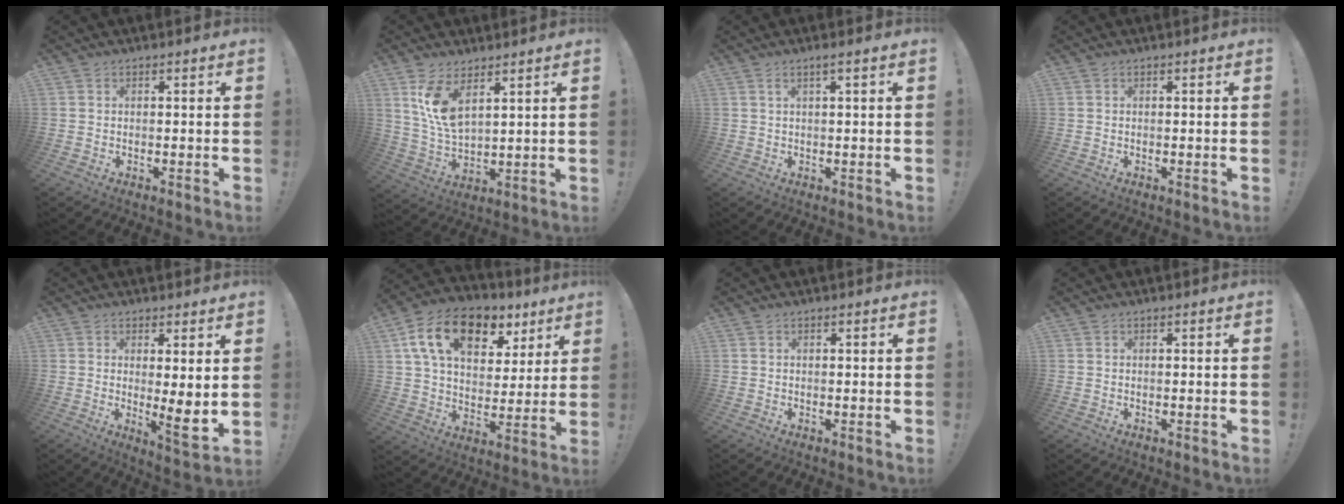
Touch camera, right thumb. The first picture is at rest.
{"total": 10.5, "force": [6.0, 4.2, 7.5], "torque": [-0.145, -0.035, 0.109]}
{"total": 2.4, "force": [1.0, 0.0, 2.2], "torque": [-0.036, -0.003, 0.013]}
{"total": 0.0}
{"total": 6.8, "force": [1.2, 0.7, 6.7], "torque": [-0.074, -0.037, 0.020]}
{"total": 17.8, "force": [9.2, 10.7, 10.9], "torque": [-0.185, -0.035, 0.166]}
{"total": 0.0}
{"total": 0.0}